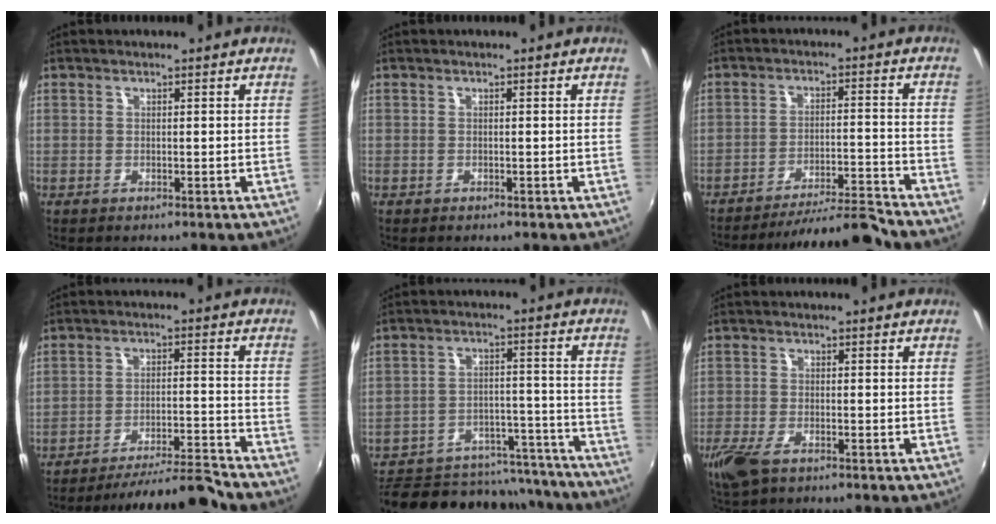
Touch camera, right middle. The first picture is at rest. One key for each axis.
{"total": 0.6, "fx": -0.4, "fy": 0.4, "fz": 0.0, "tx": -0.001, "ty": 0.000, "tz": -0.005}
{"total": 11.9, "fx": -11.5, "fy": -0.9, "fz": 2.9, "tx": -0.060, "ty": 0.012, "tz": -0.176}
{"total": 12.3, "fx": -11.9, "fy": -0.9, "fz": 3.2, "tx": -0.065, "ty": 0.011, "tz": -0.182}
{"total": 19.8, "fx": -16.5, "fy": 9.3, "fz": 5.6, "tx": -0.117, "ty": 0.051, "tz": -0.199}
{"total": 5.8, "fx": -3.7, "fy": 2.4, "fz": 3.7, "tx": -0.097, "ty": -0.017, "tz": -0.070}